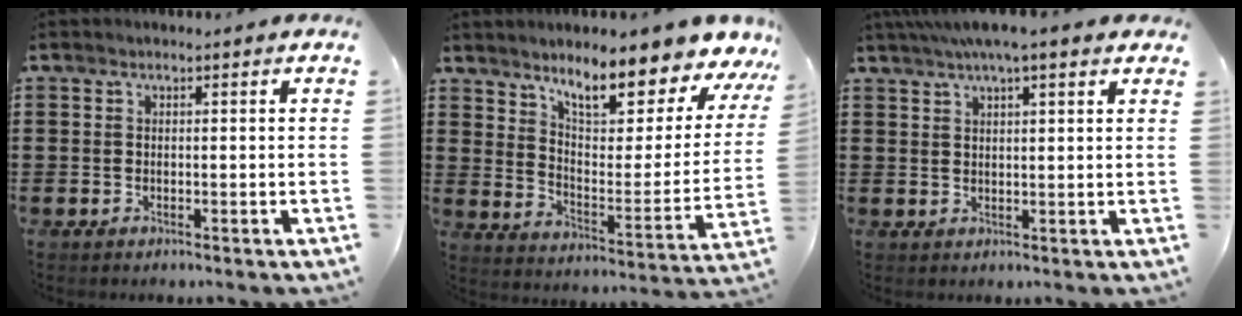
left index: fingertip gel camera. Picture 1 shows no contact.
{"total": 10.6, "force": [9.1, 1.6, 5.2], "torque": [-0.095, -0.067, 0.151]}
{"total": 4.5, "force": [3.4, 0.6, 2.9], "torque": [-0.064, 0.003, 0.061]}